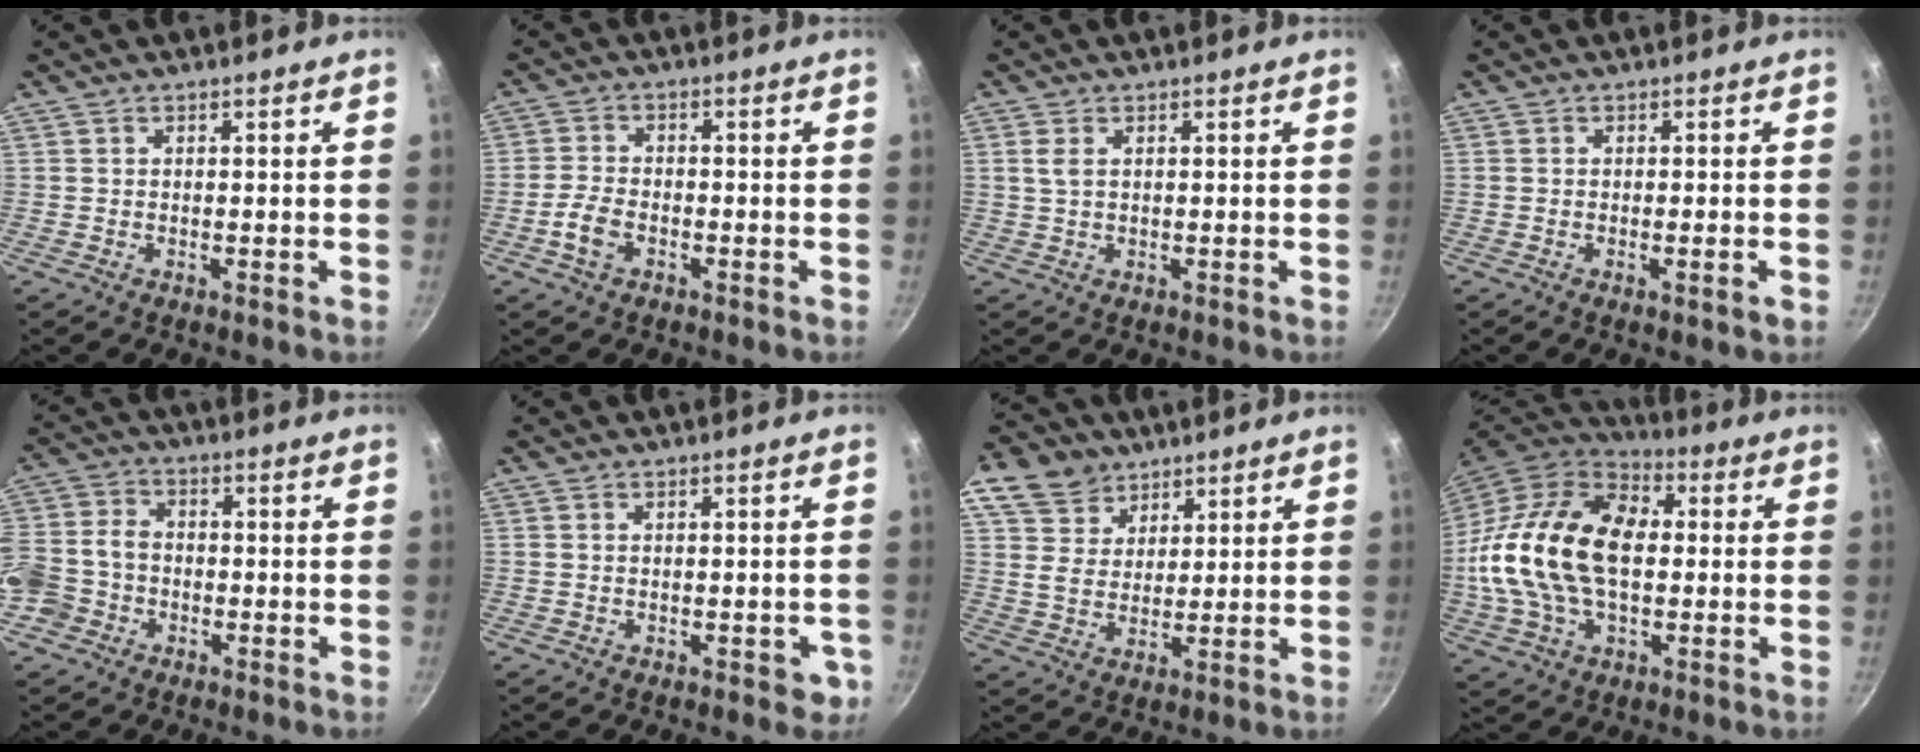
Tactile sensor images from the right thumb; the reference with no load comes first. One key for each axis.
{"total": 4.5, "fx": -1.9, "fy": 2.9, "fz": 2.9, "tx": -0.062, "ty": 0.017, "tz": -0.041}
{"total": 2.3, "fx": 0.6, "fy": 1.3, "fz": 1.8, "tx": -0.038, "ty": 0.001, "tz": 0.013}
{"total": 1.8, "fx": -0.6, "fy": 0.3, "fz": 1.6, "tx": -0.030, "ty": -0.001, "tz": -0.011}
{"total": 9.7, "fx": -3.7, "fy": 7.6, "fz": 4.7, "tx": -0.075, "ty": 0.038, "tz": -0.084}
{"total": 3.2, "fx": -0.6, "fy": 1.9, "fz": 2.5, "tx": -0.010, "ty": 0.008, "tz": -0.004}
{"total": 11.5, "fx": 6.9, "fy": 8.1, "fz": 4.3, "tx": -0.055, "ty": -0.021, "tz": 0.122}
{"total": 24.7, "fx": 0.9, "fy": 15.5, "fz": 19.2, "tx": -0.353, "ty": 0.028, "tz": 0.007}